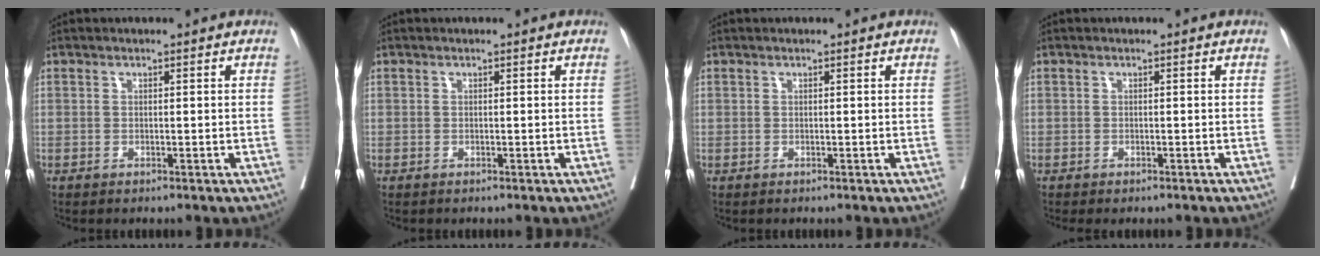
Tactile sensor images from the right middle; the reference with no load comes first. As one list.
[{"total": 0.0}, {"total": 0.0}, {"total": 1.1, "force": [-1.0, 0.5, 0.3], "torque": [-0.005, -0.001, -0.015]}]